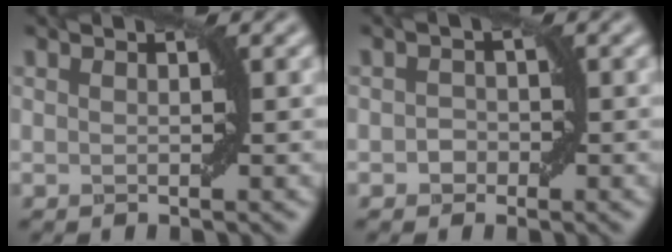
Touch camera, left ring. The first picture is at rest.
{"total": 1.3, "force": [-0.5, 1.1, 0.4], "torque": [-0.002, 0.002, -0.012]}